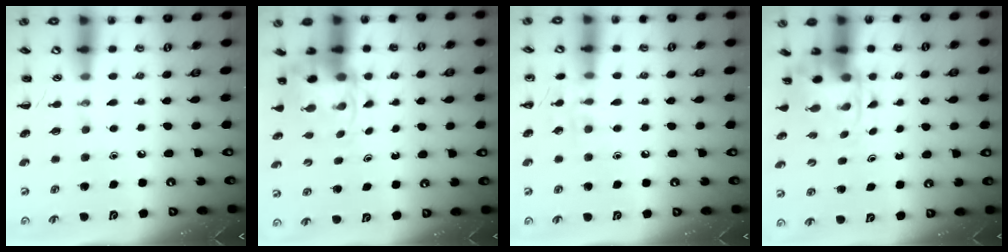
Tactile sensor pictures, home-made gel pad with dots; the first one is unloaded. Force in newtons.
{"total": 6.6, "press": 6.4, "slide": 1.4}
{"total": 6.9, "press": 6.7, "slide": 1.7}
{"total": 4.0, "press": 3.8, "slide": 1.2}